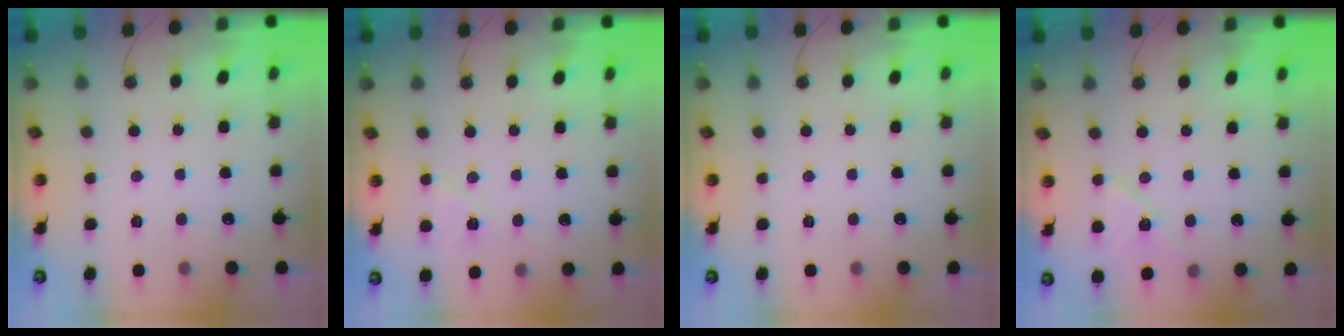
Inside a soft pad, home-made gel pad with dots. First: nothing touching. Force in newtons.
{"total": 5.9, "press": 5.8, "slide": 0.8}
{"total": 0.0}
{"total": 8.5, "press": 7.0, "slide": 4.8}